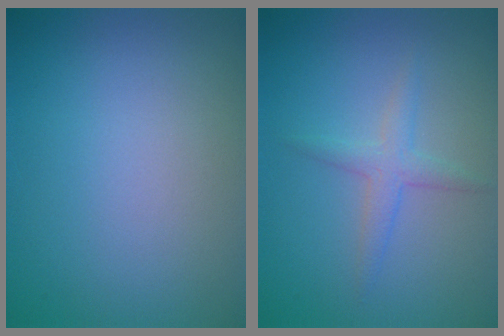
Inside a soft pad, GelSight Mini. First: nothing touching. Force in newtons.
{"total": 1.8, "press": 1.8, "slide": 0.1}